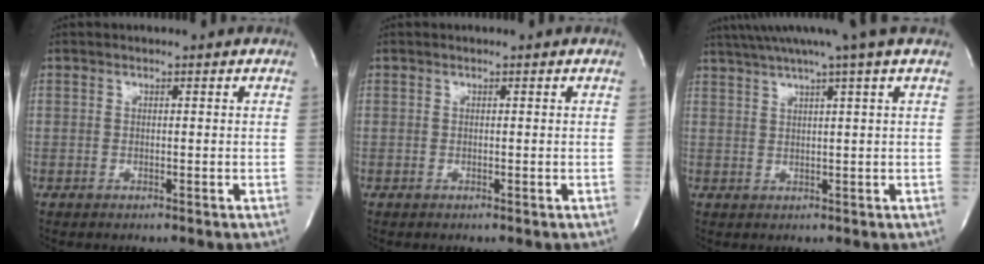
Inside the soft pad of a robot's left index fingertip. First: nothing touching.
{"total": 0.0}
{"total": 9.0, "force": [6.9, -2.2, 5.3], "torque": [-0.087, 0.019, 0.095]}